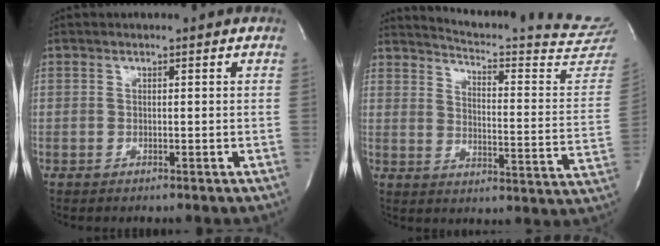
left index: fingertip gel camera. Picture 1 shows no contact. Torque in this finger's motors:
{"motor_torque": [0.16, -0.32, 0.04, 0.00]}